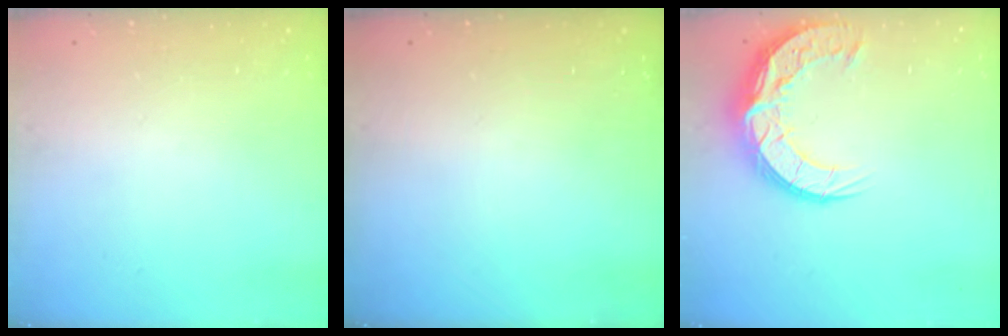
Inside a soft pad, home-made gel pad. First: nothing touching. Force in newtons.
{"total": 0.0}
{"total": 15.1, "press": 15.1, "slide": 1.2}